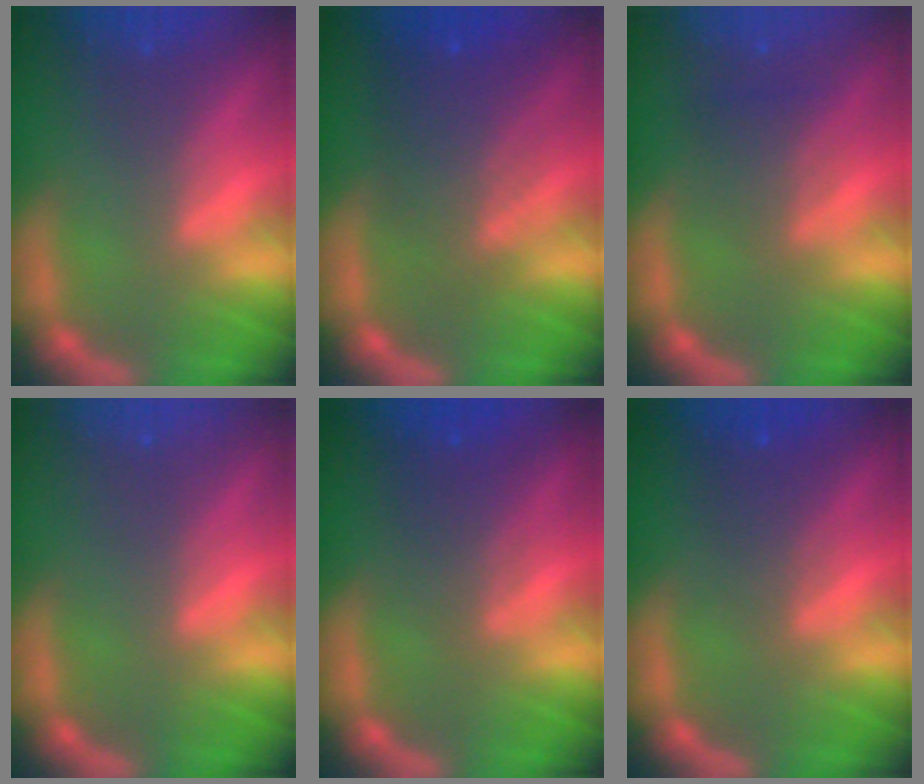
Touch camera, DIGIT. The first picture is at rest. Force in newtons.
{"total": 5.6}
{"total": 2.5}
{"total": 0.0}
{"total": 3.0}
{"total": 2.5}